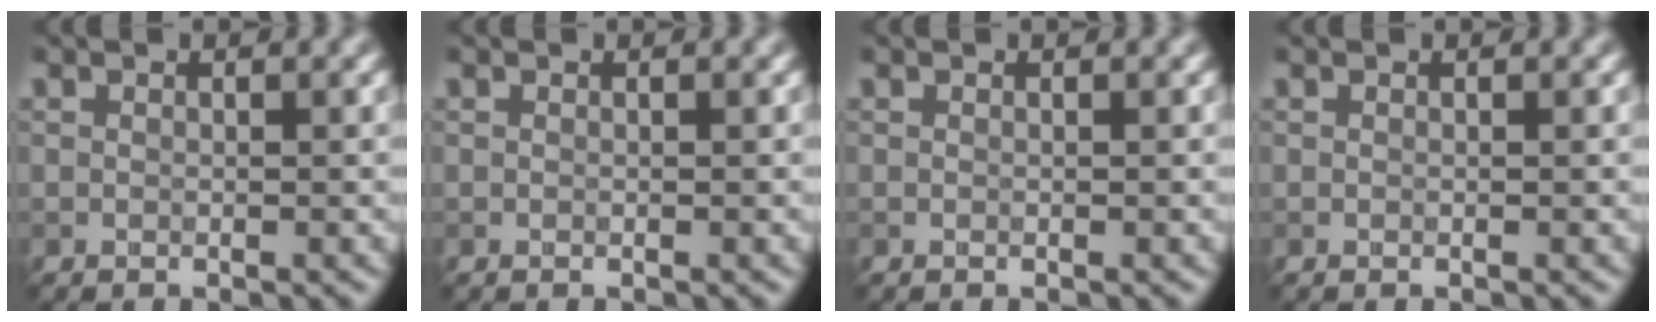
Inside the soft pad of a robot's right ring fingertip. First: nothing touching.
{"total": 0.0}
{"total": 0.0}
{"total": 0.0}